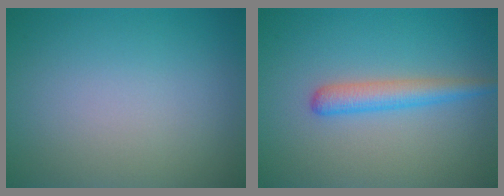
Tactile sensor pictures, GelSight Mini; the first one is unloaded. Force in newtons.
{"total": 2.7, "press": 2.7, "slide": 0.1}